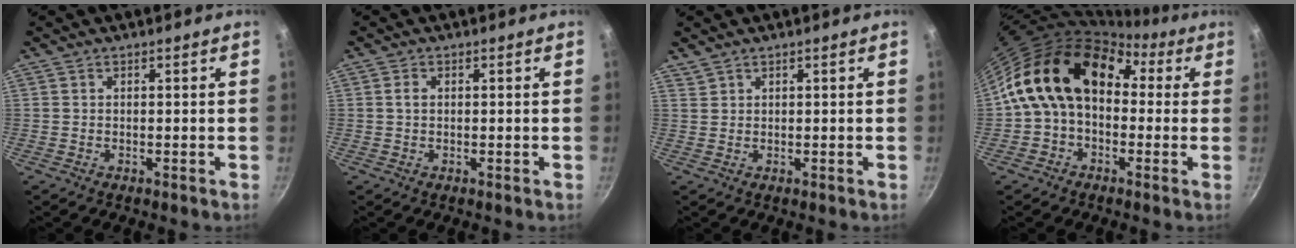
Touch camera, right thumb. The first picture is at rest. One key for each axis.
{"total": 1.3, "fx": 0.1, "fy": 0.9, "fz": 0.9, "tx": -0.017, "ty": 0.003, "tz": 0.002}
{"total": 1.2, "fx": 1.1, "fy": 0.4, "fz": 0.1, "tx": 0.000, "ty": 0.003, "tz": 0.027}
{"total": 17.4, "fx": 2.3, "fy": 12.3, "fz": 12.1, "tx": -0.180, "ty": 0.046, "tz": 0.019}